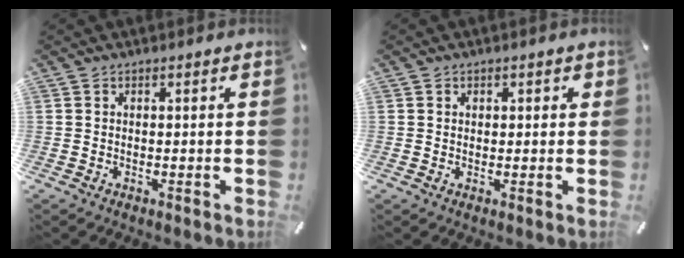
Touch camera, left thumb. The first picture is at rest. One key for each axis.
{"total": 1.3, "fx": 0.3, "fy": 1.2, "fz": 0.3, "tx": 0.002, "ty": 0.003, "tz": 0.000}